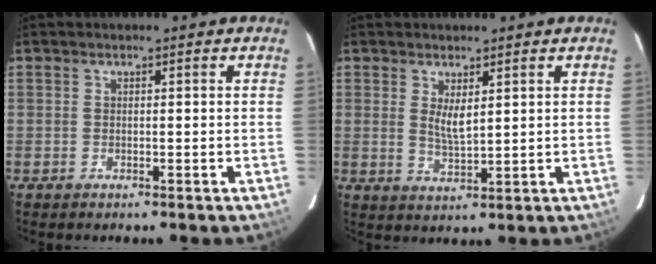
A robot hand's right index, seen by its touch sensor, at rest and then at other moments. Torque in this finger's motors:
{"motor_torque": [-0.06, 0.02, 0.12, 0.06]}